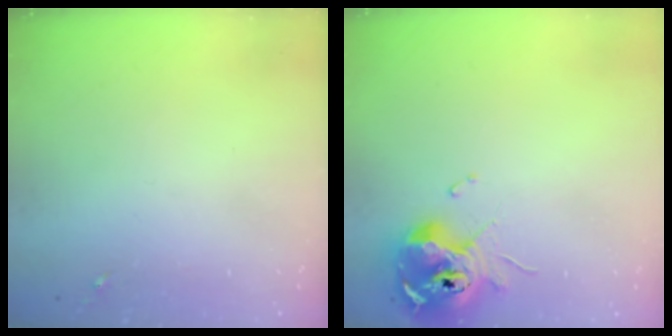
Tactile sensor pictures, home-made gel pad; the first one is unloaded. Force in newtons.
{"total": 10.8, "press": 10.7, "slide": 1.7}